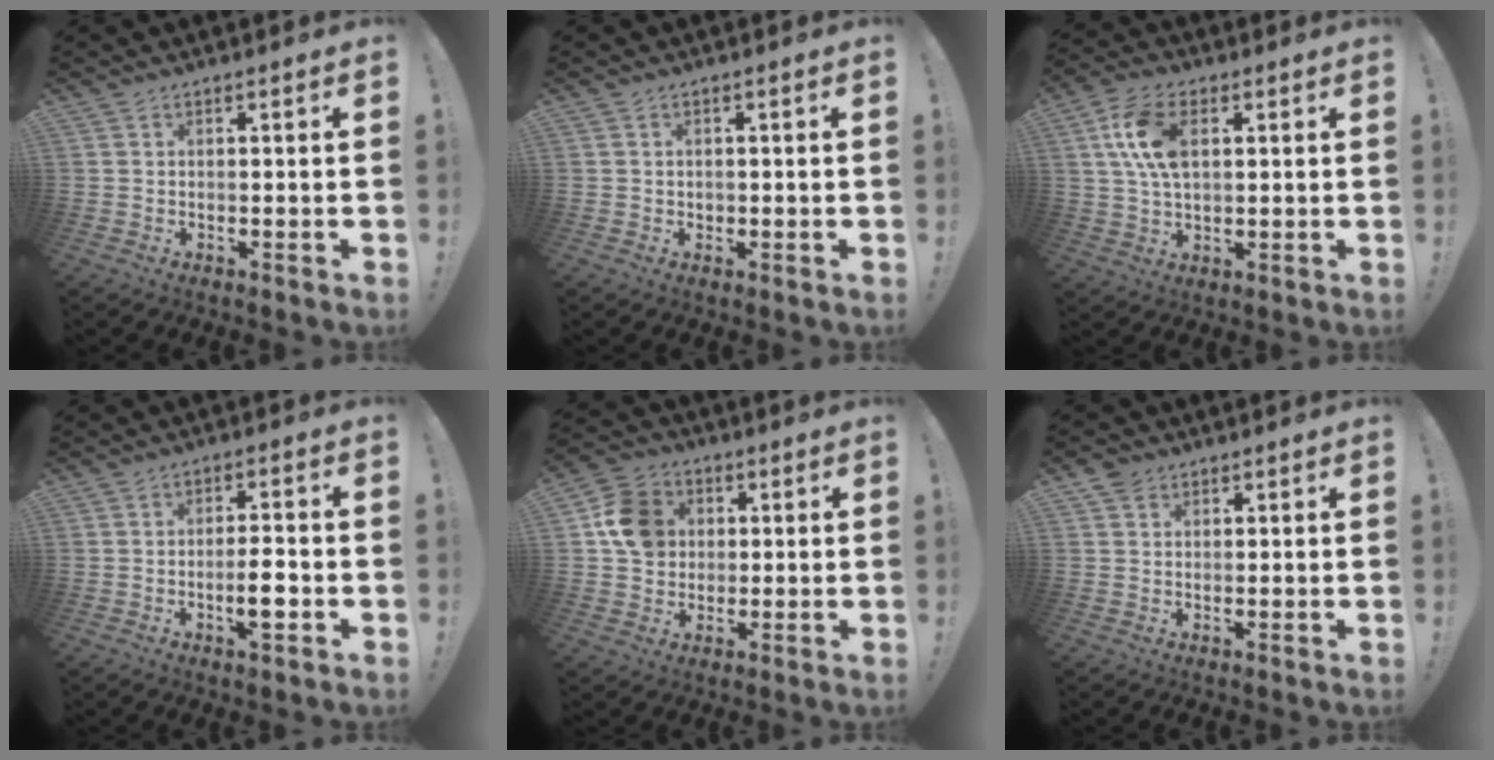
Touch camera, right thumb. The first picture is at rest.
{"total": 0.7, "force": [0.1, 0.6, 0.2], "torque": [0.004, -0.002, 0.000]}
{"total": 12.3, "force": [3.1, 7.4, 9.4], "torque": [-0.187, 0.007, 0.059]}
{"total": 5.6, "force": [-2.1, 2.1, 4.8], "torque": [-0.057, 0.005, -0.036]}
{"total": 11.3, "force": [2.2, 10.0, 4.8], "torque": [-0.057, 0.005, 0.048]}
{"total": 2.8, "force": [1.7, 2.2, 0.5], "torque": [-0.005, -0.006, 0.031]}